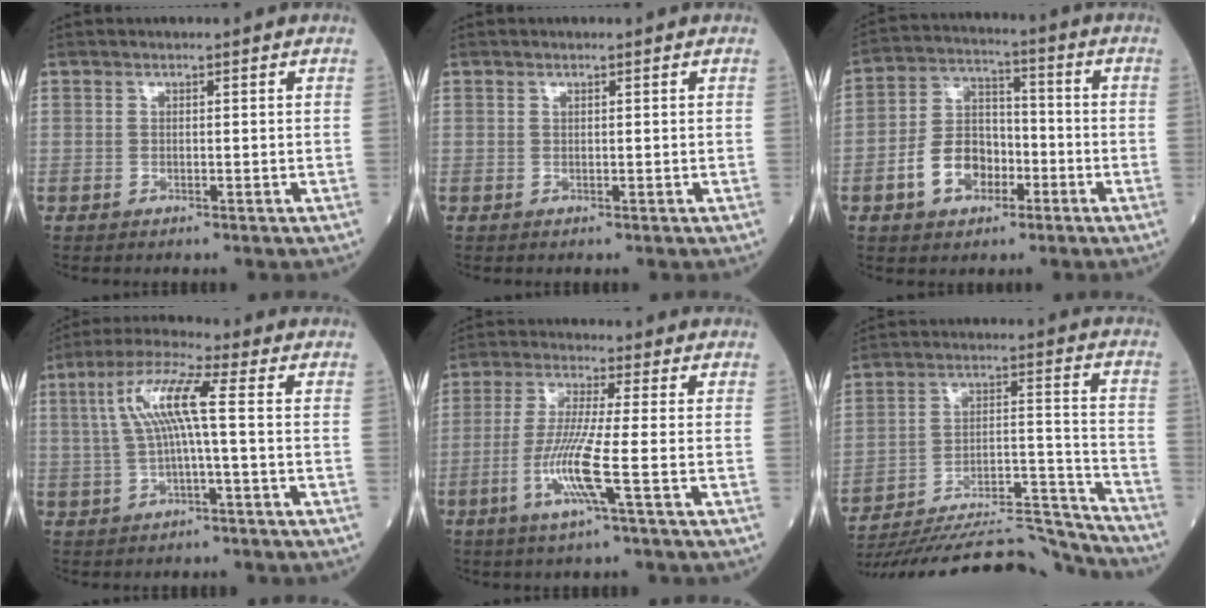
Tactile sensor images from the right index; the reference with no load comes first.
{"total": 0.0}
{"total": 9.0, "force": [-3.5, 6.1, 5.7], "torque": [-0.125, 0.022, -0.062]}
{"total": 9.8, "force": [1.0, 0.6, 9.8], "torque": [-0.197, 0.030, 0.017]}
{"total": 8.3, "force": [-2.7, -1.0, 7.8], "torque": [-0.163, -0.017, -0.058]}
{"total": 26.3, "force": [-25.2, 1.1, 7.6], "torque": [-0.106, 0.010, -0.376]}